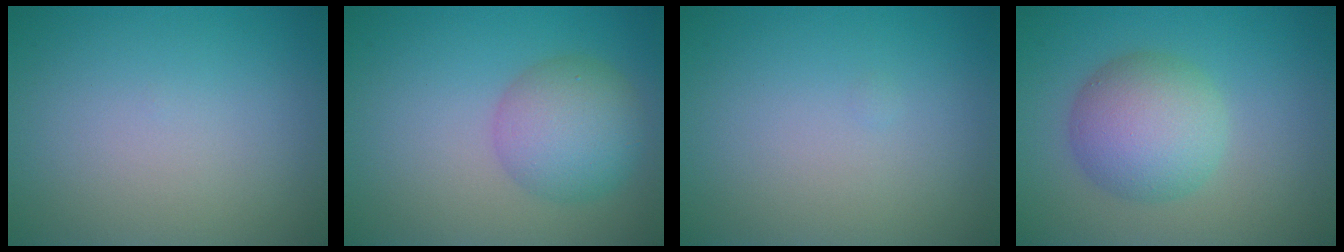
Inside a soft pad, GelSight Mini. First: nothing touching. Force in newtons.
{"total": 4.9, "press": 4.9, "slide": 0.2}
{"total": 0.0}
{"total": 5.6, "press": 5.6, "slide": 0.1}